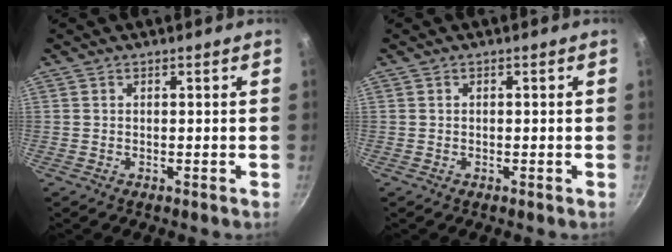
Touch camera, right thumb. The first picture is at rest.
{"total": 0.0}